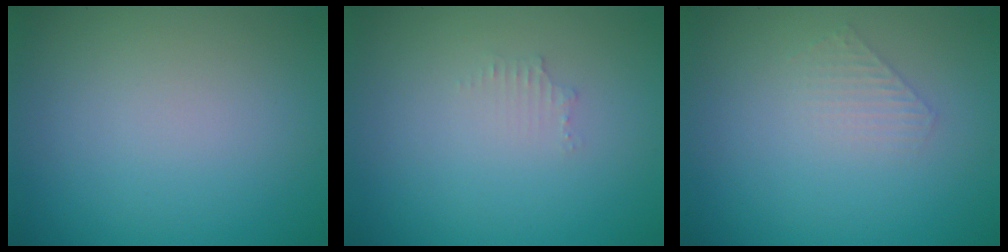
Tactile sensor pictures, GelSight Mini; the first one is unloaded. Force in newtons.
{"total": 0.9, "press": 0.8, "slide": 0.1}
{"total": 1.3, "press": 1.3, "slide": 0.2}